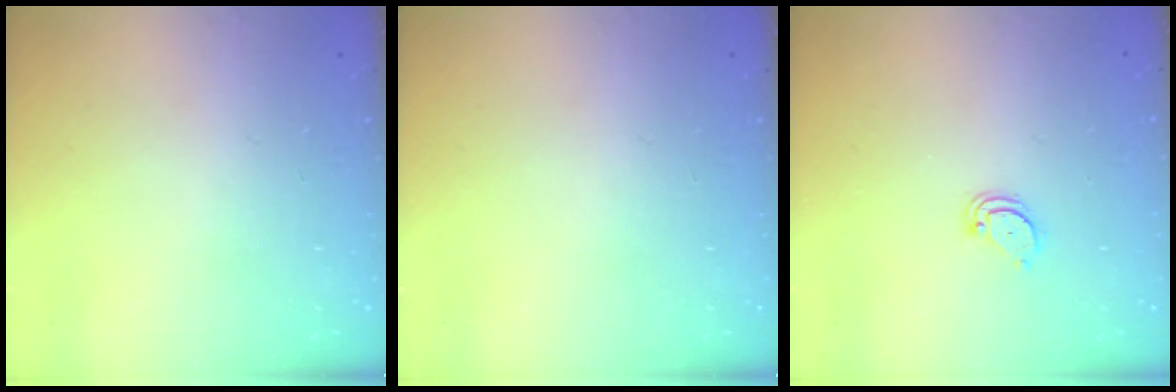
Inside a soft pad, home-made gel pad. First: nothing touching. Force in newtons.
{"total": 0.0}
{"total": 2.1, "press": 2.1, "slide": 0.2}